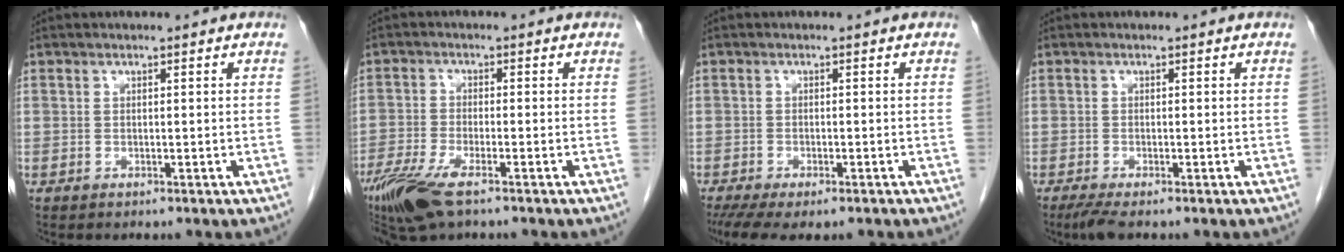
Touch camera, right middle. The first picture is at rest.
{"total": 8.7, "force": [-5.7, 2.1, 6.2], "torque": [-0.123, -0.019, -0.105]}
{"total": 8.9, "force": [-6.7, 2.9, 5.1], "torque": [-0.087, -0.011, -0.101]}
{"total": 2.1, "force": [-1.5, 0.2, 1.5], "torque": [-0.035, -0.008, -0.031]}